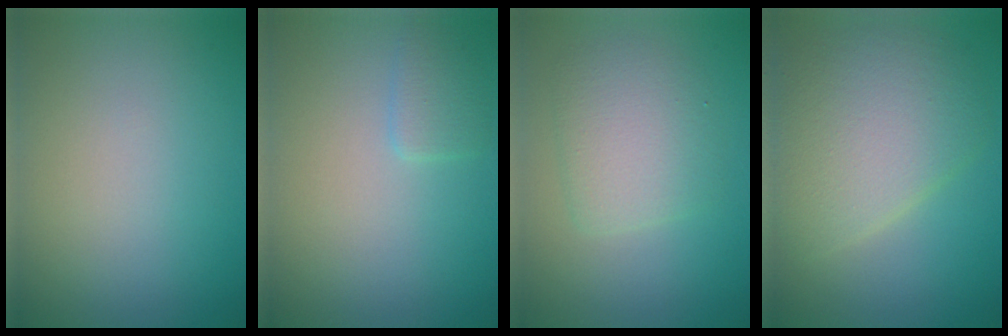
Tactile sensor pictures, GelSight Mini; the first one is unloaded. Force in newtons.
{"total": 1.4, "press": 1.4, "slide": 0.0}
{"total": 3.4, "press": 3.4, "slide": 0.1}
{"total": 6.7, "press": 6.7, "slide": 0.3}